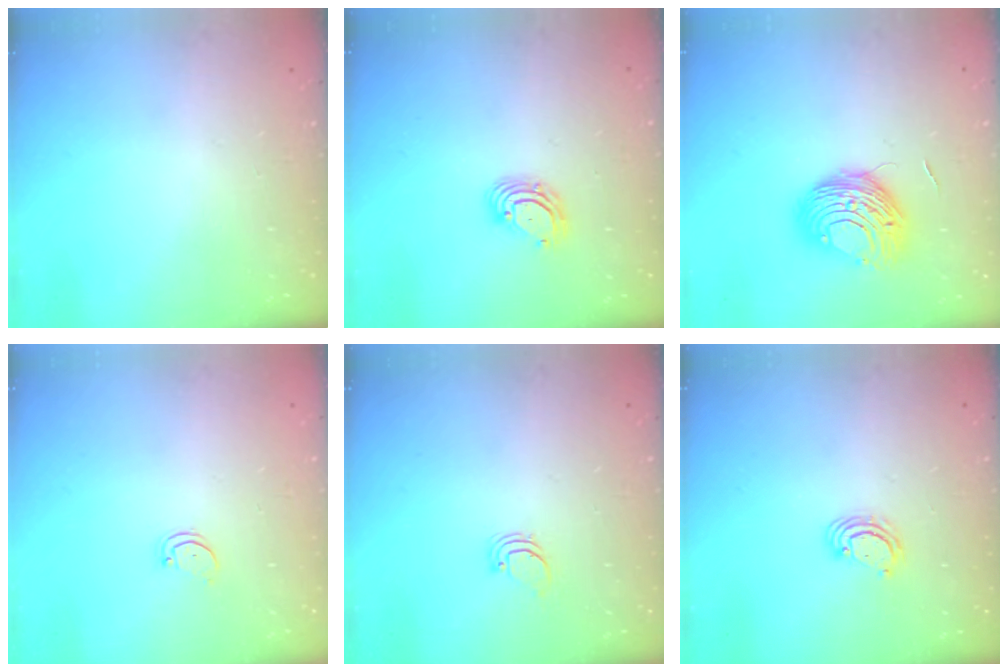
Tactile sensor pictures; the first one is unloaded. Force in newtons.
{"total": 4.9, "press": 4.9, "slide": 0.5}
{"total": 10.4, "press": 10.4, "slide": 0.2}
{"total": 1.5, "press": 1.5, "slide": 0.1}
{"total": 0.9, "press": 0.9, "slide": 0.1}
{"total": 2.8, "press": 2.8, "slide": 0.3}